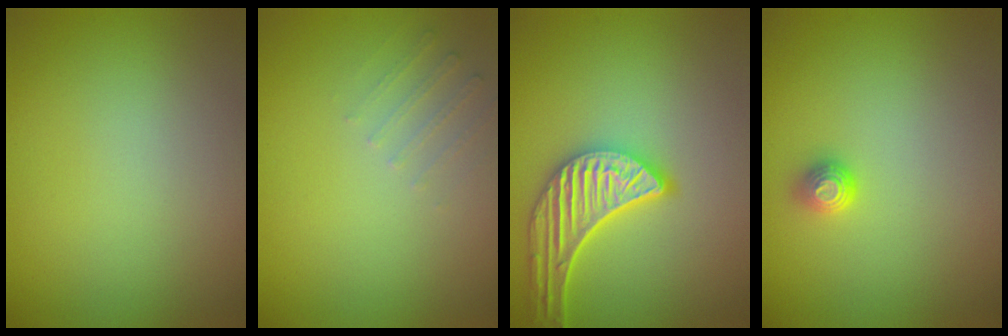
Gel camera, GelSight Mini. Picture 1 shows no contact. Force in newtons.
{"total": 1.3, "press": 1.3, "slide": 0.4}
{"total": 5.3, "press": 4.7, "slide": 2.5}
{"total": 1.3, "press": 1.1, "slide": 0.7}